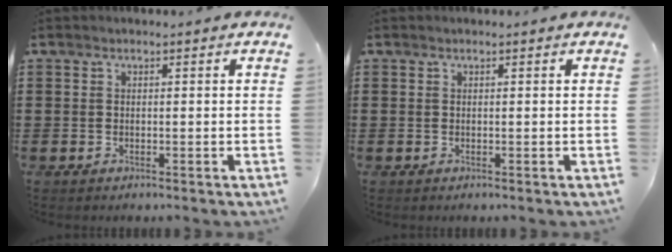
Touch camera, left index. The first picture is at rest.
{"total": 0.0}